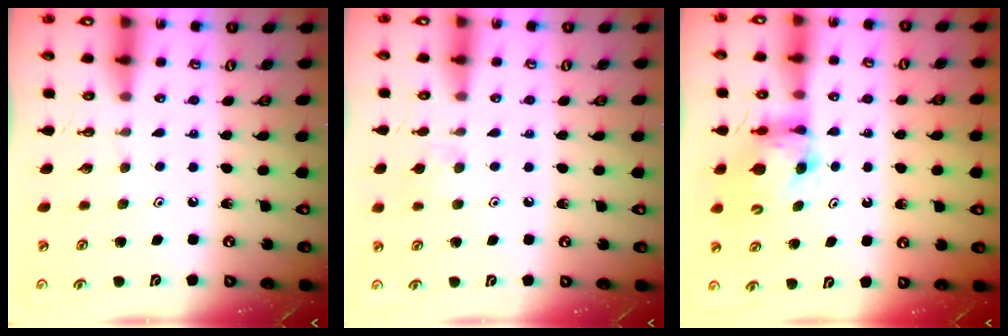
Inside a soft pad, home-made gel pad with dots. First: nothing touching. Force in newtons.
{"total": 3.8, "press": 3.7, "slide": 0.8}
{"total": 6.6, "press": 6.6, "slide": 0.2}